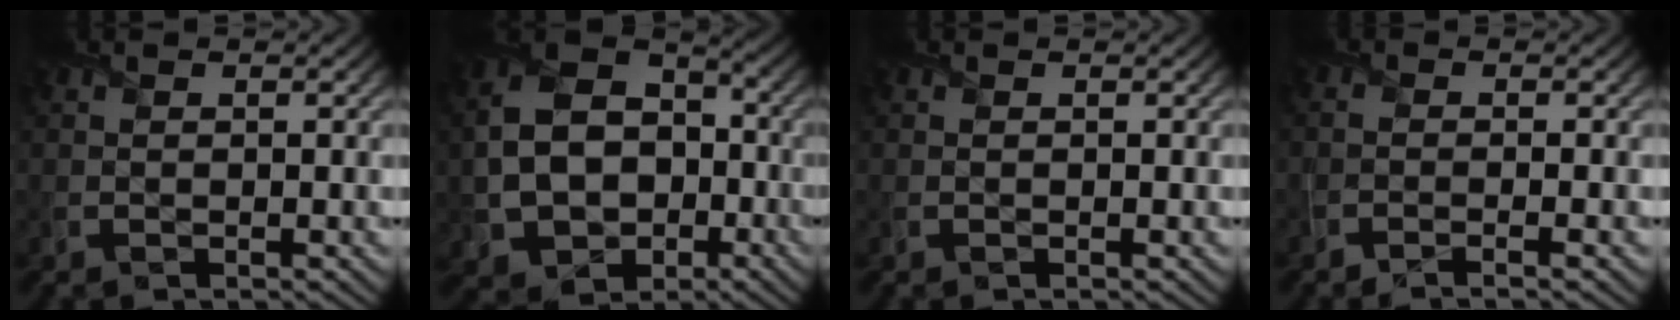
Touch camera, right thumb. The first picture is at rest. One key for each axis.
{"total": 13.1, "fx": -2.4, "fy": 9.7, "fz": 8.4, "tx": -0.184, "ty": -0.016, "tz": -0.047}
{"total": 0.0}
{"total": 2.0, "fx": -1.2, "fy": 0.3, "fz": 1.6, "tx": -0.025, "ty": 0.001, "tz": -0.034}